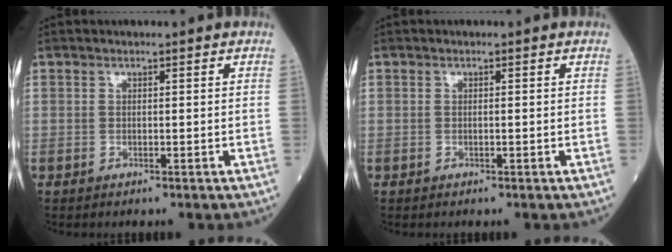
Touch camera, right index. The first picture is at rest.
{"total": 0.0}